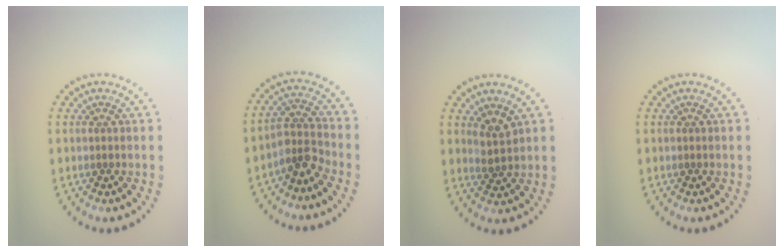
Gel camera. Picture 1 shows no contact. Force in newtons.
{"total": 2.7, "press": 1.9, "slide": 1.9}
{"total": 1.8, "press": 1.4, "slide": 1.2}
{"total": 0.0}